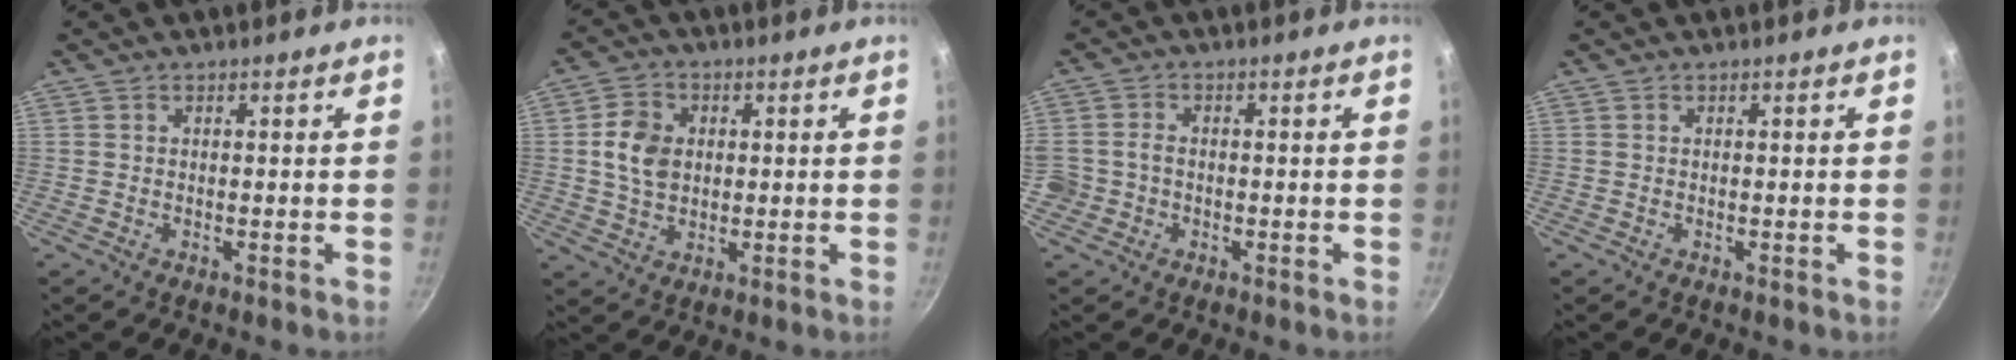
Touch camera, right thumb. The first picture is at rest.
{"total": 7.8, "force": [1.0, 5.9, 5.0], "torque": [-0.077, 0.003, 0.016]}
{"total": 3.8, "force": [-0.8, 3.3, 1.6], "torque": [-0.021, 0.018, -0.016]}
{"total": 0.0}